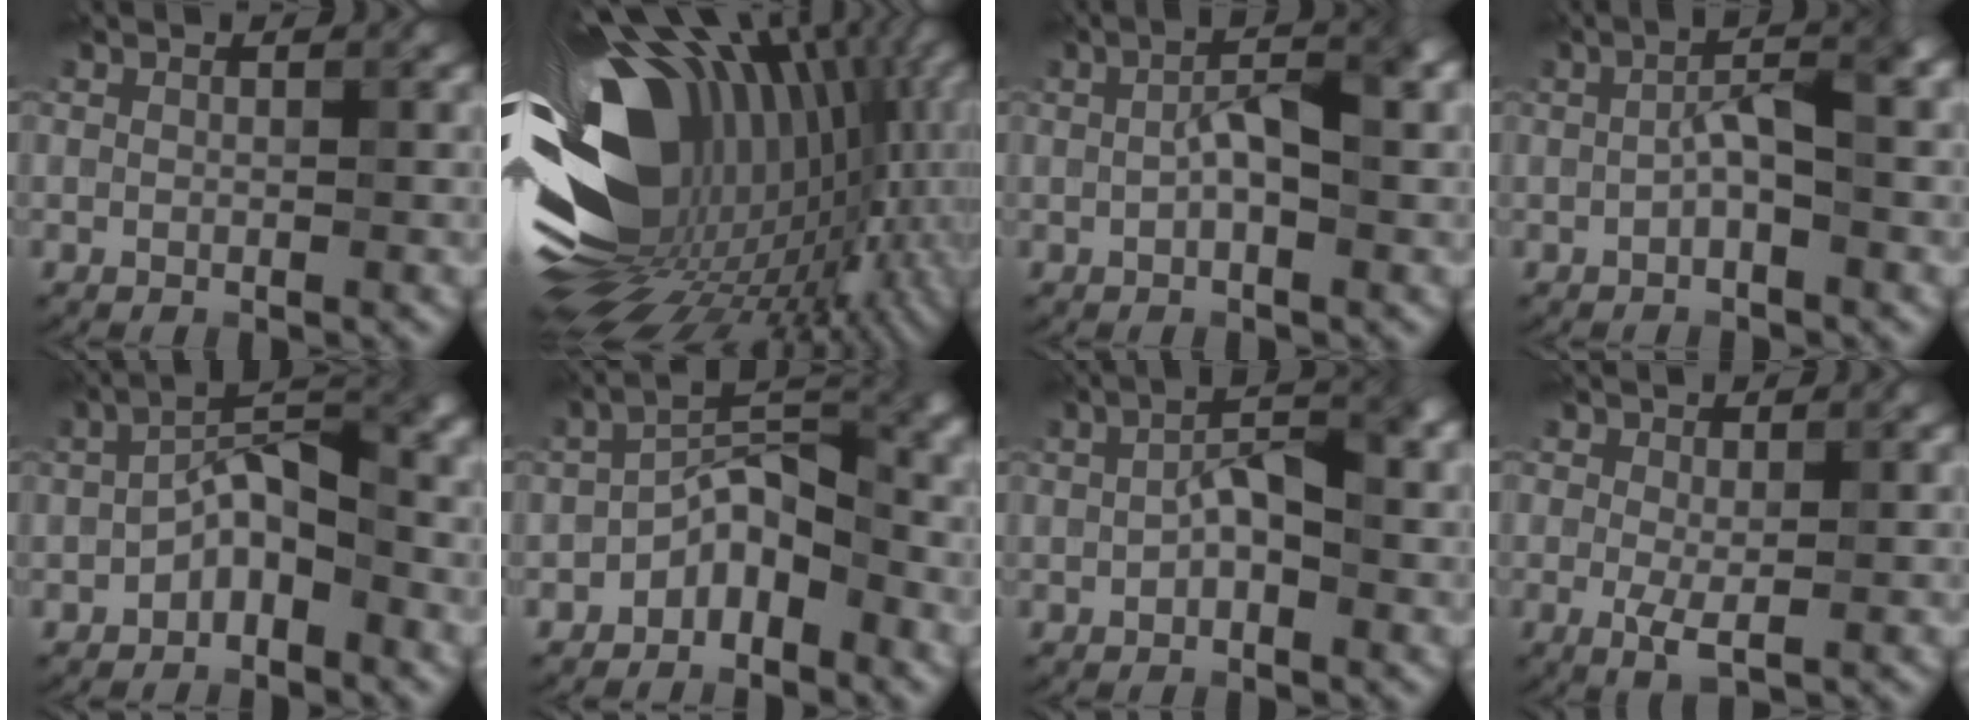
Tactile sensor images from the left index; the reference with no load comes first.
{"total": 18.8, "force": [-0.7, 11.9, 14.5], "torque": [-0.266, -0.030, 0.002]}
{"total": 4.8, "force": [0.2, 1.6, 4.5], "torque": [-0.081, 0.009, 0.000]}
{"total": 3.7, "force": [-0.3, 0.8, 3.6], "torque": [-0.068, 0.015, -0.009]}
{"total": 5.0, "force": [-1.9, 2.1, 4.1], "torque": [-0.066, 0.020, -0.041]}
{"total": 5.1, "force": [-2.7, 2.3, 3.6], "torque": [-0.052, 0.022, -0.055]}
{"total": 4.2, "force": [0.0, 1.8, 3.8], "torque": [-0.068, 0.010, -0.006]}
{"total": 1.8, "force": [-0.1, 0.9, 1.5], "torque": [-0.033, -0.003, 0.000]}